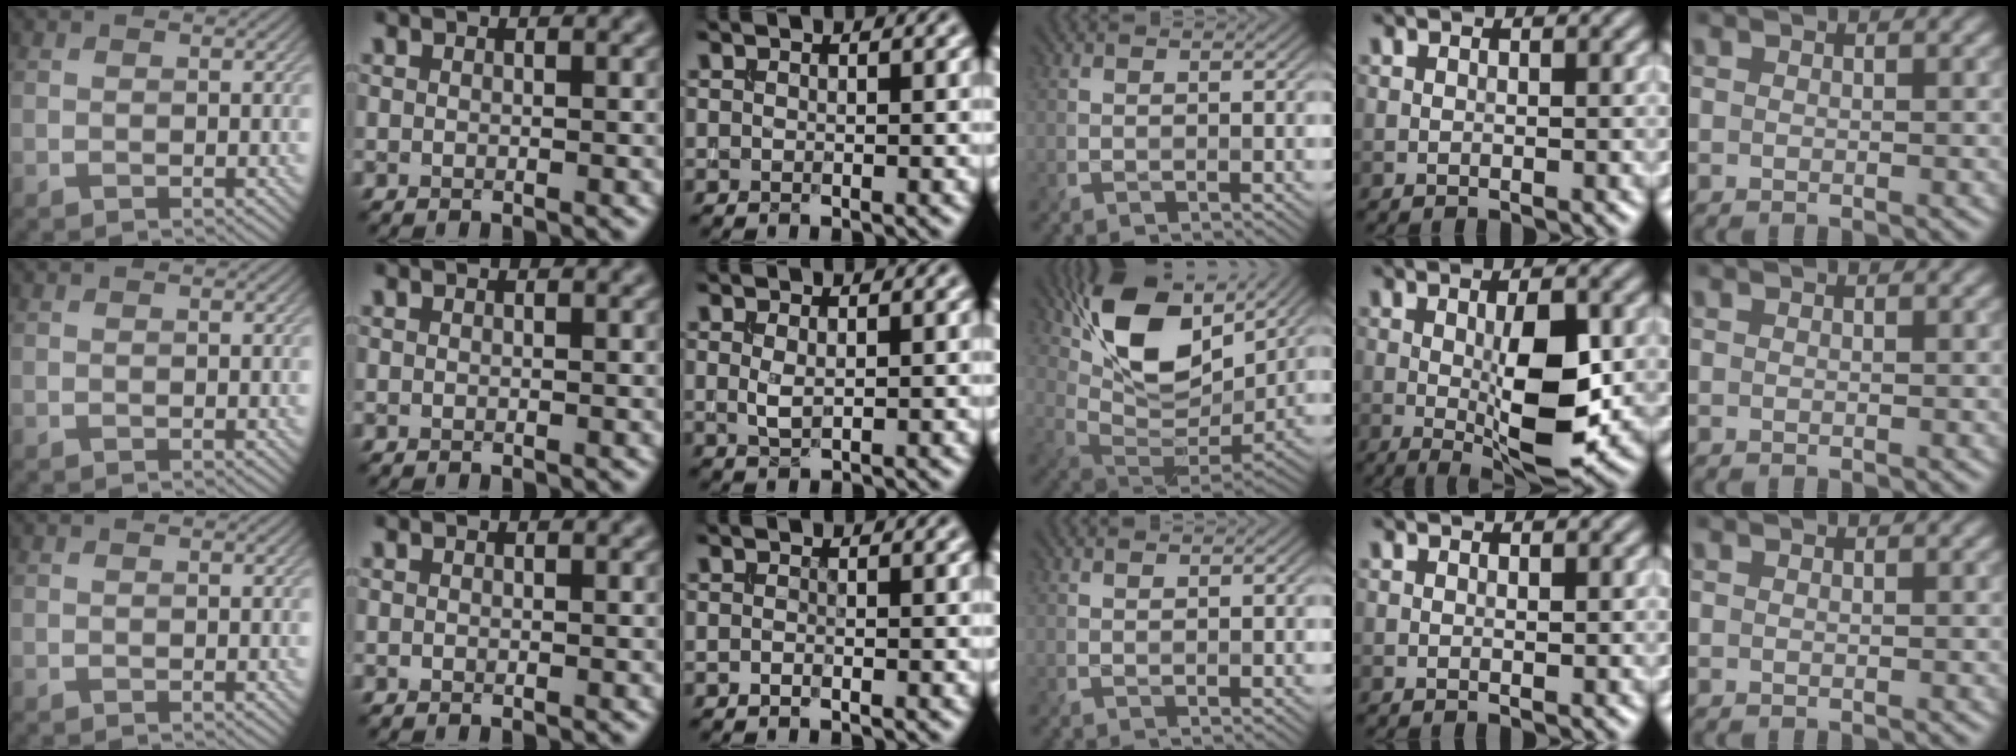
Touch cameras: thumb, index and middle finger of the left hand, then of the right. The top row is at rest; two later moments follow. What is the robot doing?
{"motion": "extract", "object": "drawer"}